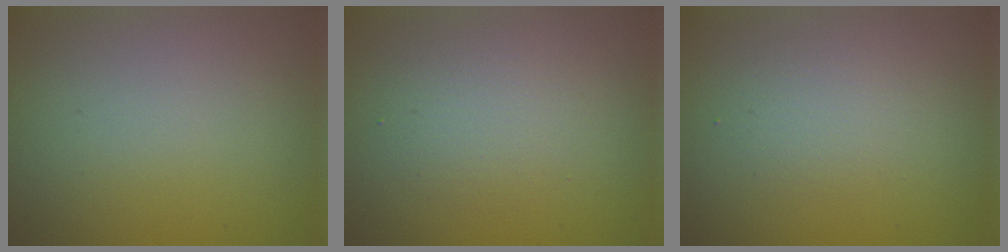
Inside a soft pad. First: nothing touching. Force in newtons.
{"total": 2.3, "press": 2.3, "slide": 0.2}
{"total": 1.7, "press": 1.7, "slide": 0.1}